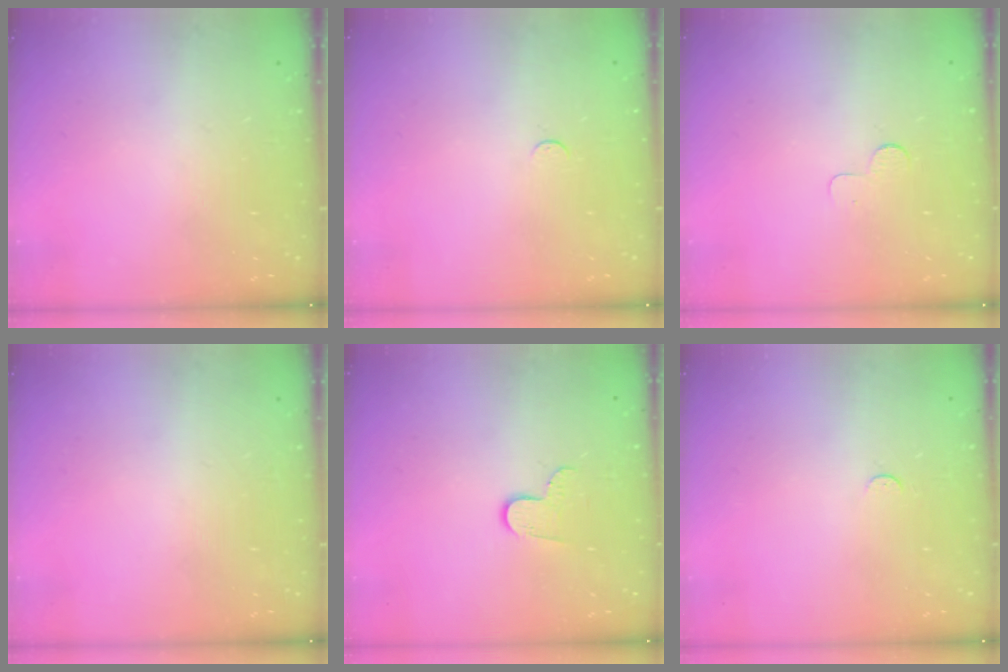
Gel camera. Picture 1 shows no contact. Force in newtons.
{"total": 2.4, "press": 2.4, "slide": 0.3}
{"total": 2.6, "press": 2.6, "slide": 0.2}
{"total": 0.0}
{"total": 5.7, "press": 5.7, "slide": 0.5}
{"total": 2.5, "press": 2.5, "slide": 0.3}